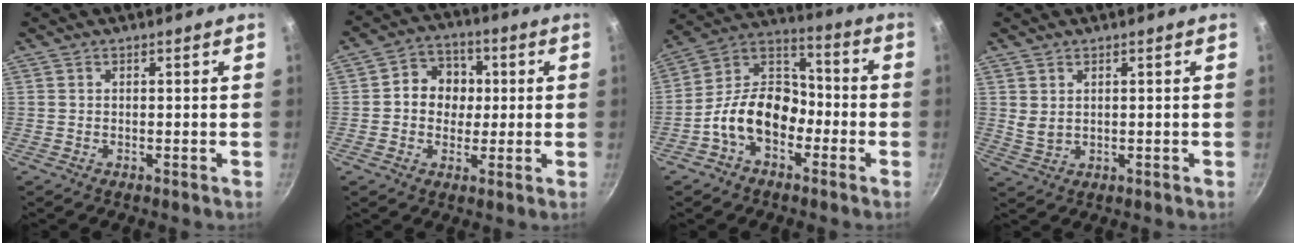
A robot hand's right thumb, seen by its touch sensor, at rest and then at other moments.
{"total": 8.7, "force": [0.8, 7.6, 4.1], "torque": [-0.026, 0.008, -0.002]}
{"total": 14.1, "force": [-4.9, 9.6, 9.2], "torque": [-0.120, 0.058, -0.110]}
{"total": 2.5, "force": [1.1, 1.5, 1.7], "torque": [-0.031, -0.010, 0.025]}